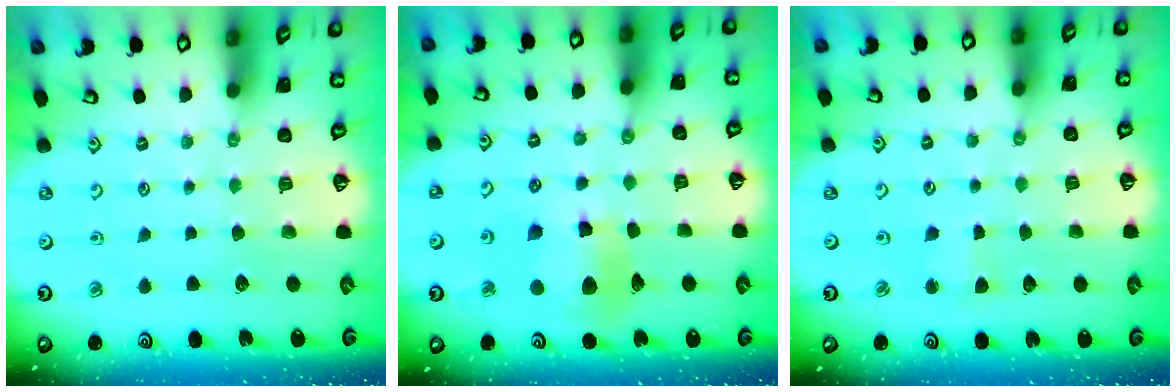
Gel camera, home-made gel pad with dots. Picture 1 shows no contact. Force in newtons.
{"total": 11.2, "press": 11.1, "slide": 1.5}
{"total": 2.5, "press": 2.5, "slide": 0.3}